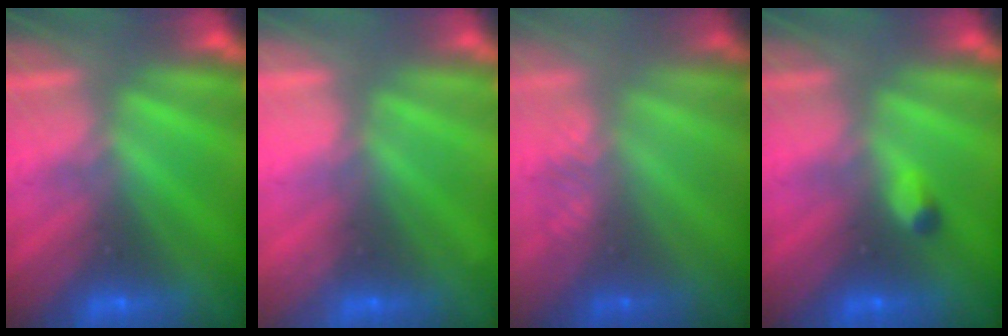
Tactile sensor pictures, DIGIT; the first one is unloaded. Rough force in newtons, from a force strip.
{"total": 2.3}
{"total": 2.9}
{"total": 2.4}